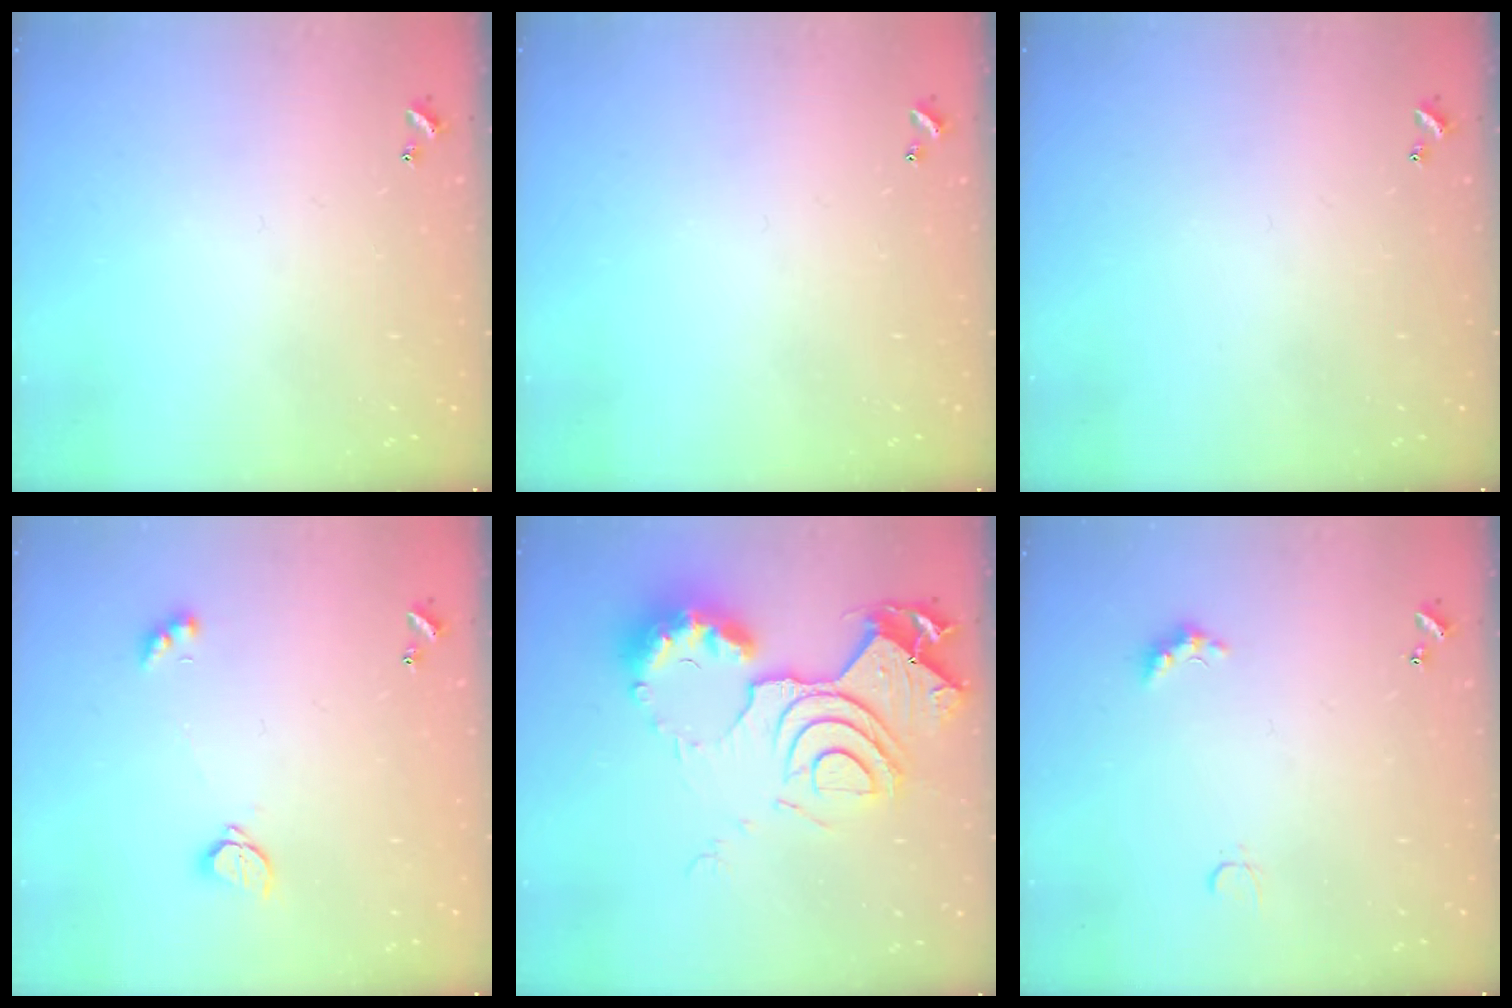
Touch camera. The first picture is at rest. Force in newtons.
{"total": 0.0}
{"total": 0.0}
{"total": 2.1, "press": 2.0, "slide": 0.5}
{"total": 18.5, "press": 18.4, "slide": 1.6}
{"total": 3.3, "press": 3.3, "slide": 0.6}